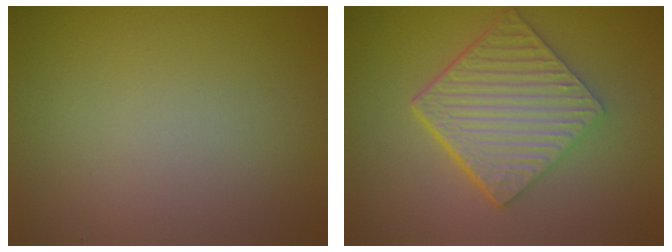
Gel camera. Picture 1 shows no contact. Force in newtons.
{"total": 6.7, "press": 4.5, "slide": 4.9}